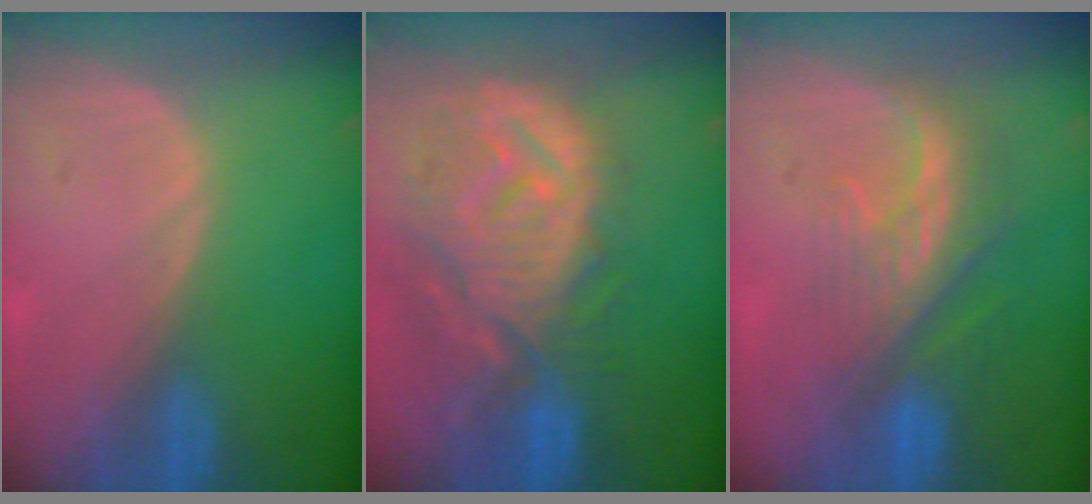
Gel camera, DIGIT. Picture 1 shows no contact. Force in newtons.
{"total": 12.5, "press": 11.1, "slide": 5.7}
{"total": 8.3, "press": 7.5, "slide": 3.5}